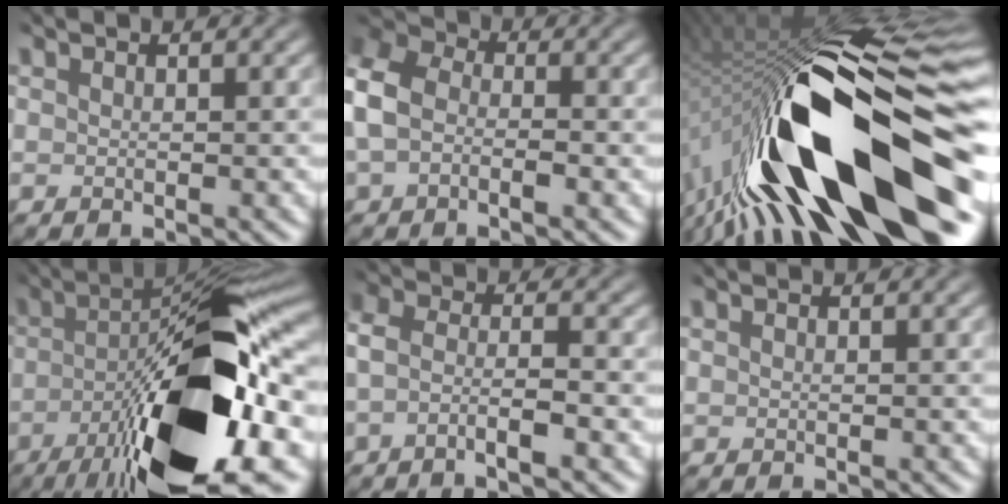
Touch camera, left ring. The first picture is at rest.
{"total": 5.9, "force": [-1.4, 4.2, 3.9], "torque": [-0.113, 0.002, -0.029]}
{"total": 19.6, "force": [-8.3, 5.8, 16.8], "torque": [-0.264, 0.005, -0.148]}
{"total": 16.4, "force": [-6.4, 4.4, 14.4], "torque": [-0.213, -0.003, -0.113]}
{"total": 3.1, "force": [-2.3, 0.4, 2.0], "torque": [-0.044, -0.008, -0.047]}
{"total": 0.0}